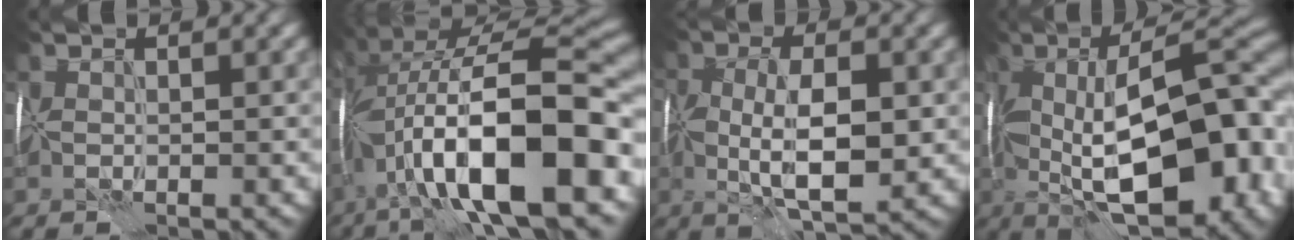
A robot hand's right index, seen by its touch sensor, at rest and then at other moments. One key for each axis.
{"total": 16.4, "fx": -5.6, "fy": 5.1, "fz": 14.6, "tx": -0.244, "ty": 0.026, "tz": -0.096}
{"total": 6.8, "fx": -1.7, "fy": 3.1, "fz": 5.8, "tx": -0.112, "ty": -0.010, "tz": -0.027}
{"total": 17.0, "fx": -4.3, "fy": 6.4, "fz": 15.1, "tx": -0.207, "ty": 0.008, "tz": -0.074}